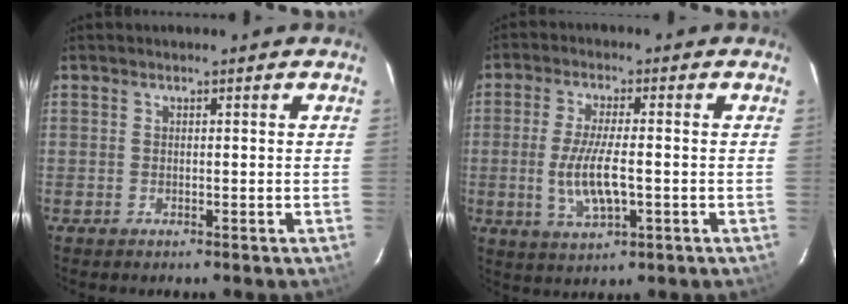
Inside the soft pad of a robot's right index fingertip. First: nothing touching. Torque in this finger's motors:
{"motor_torque": [0.51, -0.31, 0.49, 0.13]}